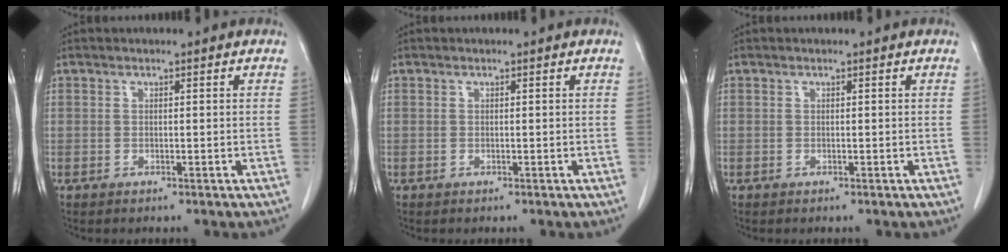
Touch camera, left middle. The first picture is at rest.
{"total": 0.0}
{"total": 0.0}